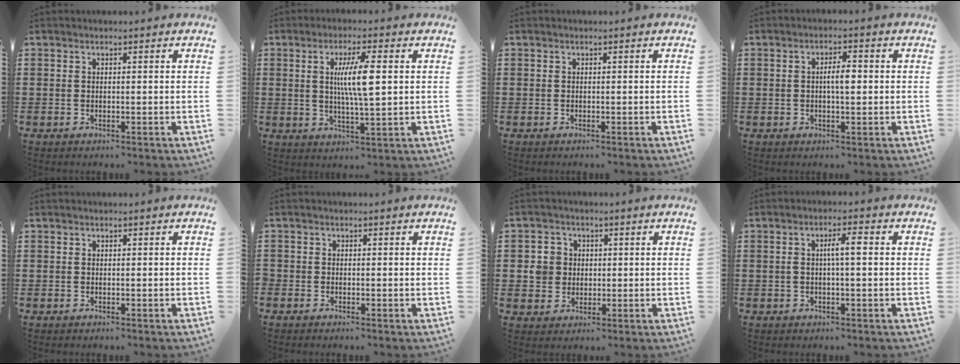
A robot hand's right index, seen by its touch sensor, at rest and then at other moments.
{"total": 7.4, "force": [1.3, 1.0, 7.2], "torque": [-0.143, -0.002, 0.015]}
{"total": 0.0}
{"total": 3.2, "force": [0.1, 0.9, 3.0], "torque": [-0.057, 0.001, -0.001]}
{"total": 0.0}
{"total": 0.7, "force": [-0.6, 0.3, 0.1], "torque": [-0.003, 0.001, -0.014]}
{"total": 4.3, "force": [0.2, 4.1, 1.4], "torque": [-0.042, 0.013, 0.003]}
{"total": 3.3, "force": [0.0, 0.5, 3.2], "torque": [-0.061, 0.005, -0.003]}